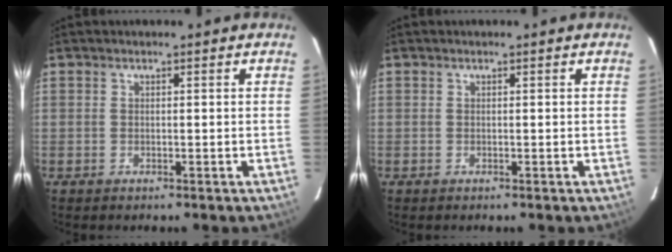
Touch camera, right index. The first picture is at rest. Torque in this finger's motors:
{"motor_torque": [0.00, 0.00, 0.01, 0.00]}